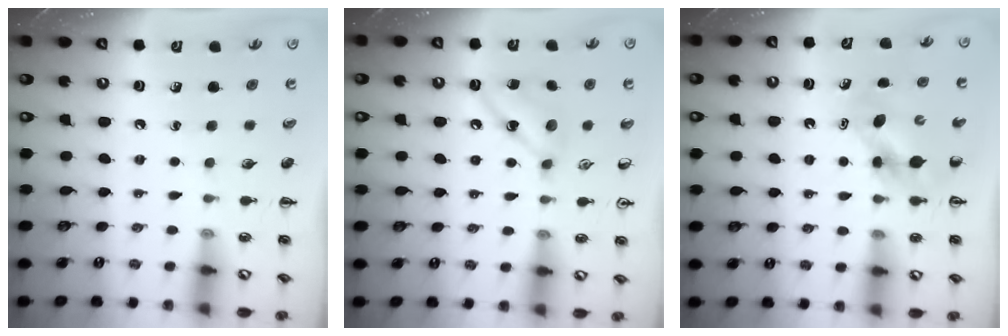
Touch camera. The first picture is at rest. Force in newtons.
{"total": 7.4, "press": 7.2, "slide": 1.5}
{"total": 5.6, "press": 5.6, "slide": 0.8}